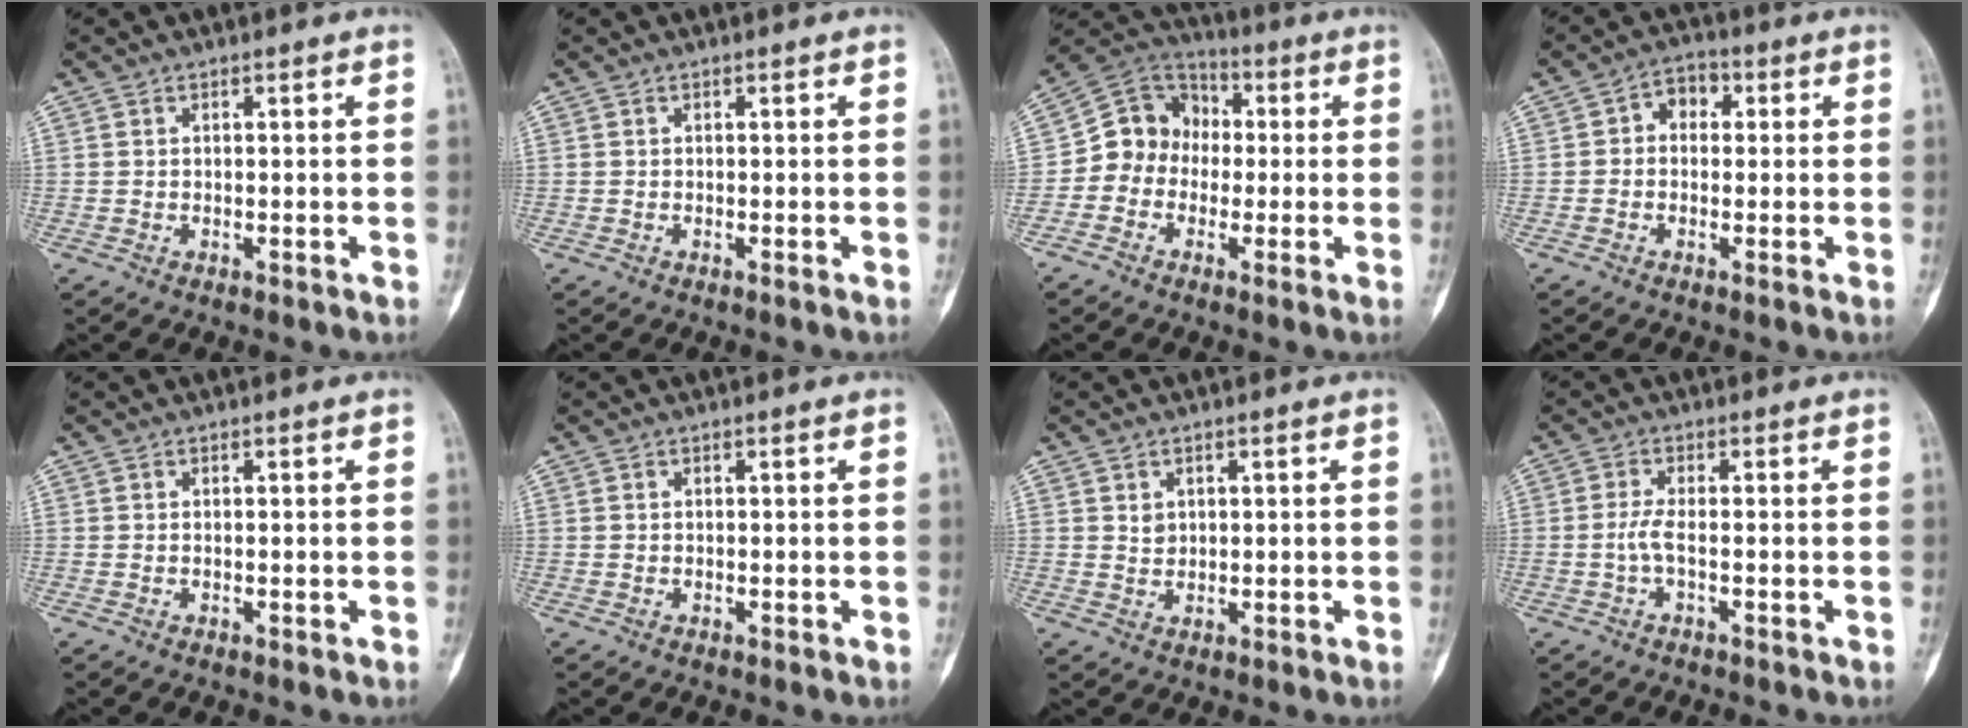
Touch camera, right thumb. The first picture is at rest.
{"total": 0.0}
{"total": 10.0, "force": [-1.0, 9.0, 4.3], "torque": [-0.042, 0.044, -0.036]}
{"total": 4.6, "force": [0.4, 3.4, 3.1], "torque": [-0.025, 0.013, -0.008]}
{"total": 0.0}
{"total": 0.0}
{"total": 1.7, "force": [0.7, 1.4, 0.7], "torque": [-0.002, -0.005, 0.014]}
{"total": 2.5, "force": [-0.7, 0.5, 2.3], "torque": [-0.057, -0.001, -0.019]}